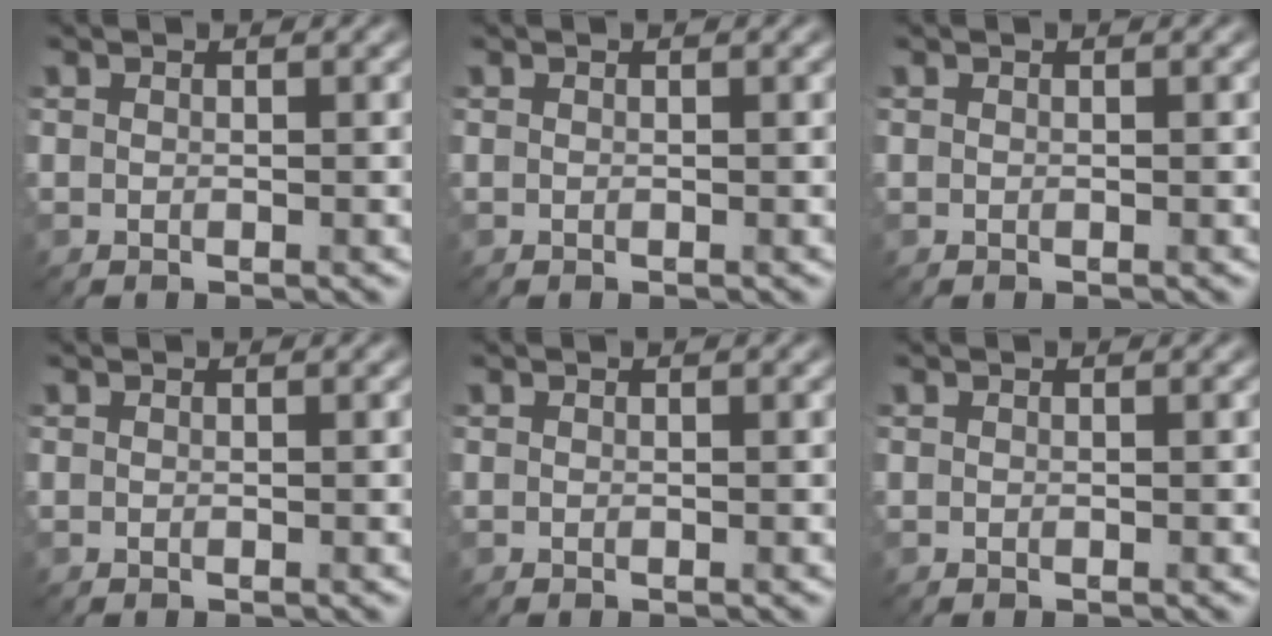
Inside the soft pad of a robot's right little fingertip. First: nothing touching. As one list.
[{"total": 0.0}, {"total": 0.0}, {"total": 0.0}, {"total": 0.0}, {"total": 0.0}]